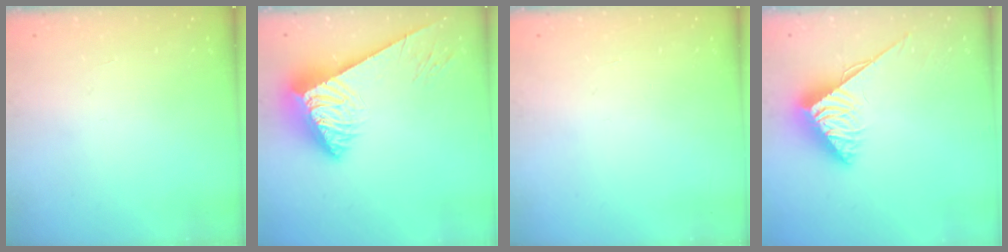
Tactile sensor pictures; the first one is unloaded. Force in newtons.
{"total": 8.1, "press": 8.0, "slide": 1.4}
{"total": 0.0}
{"total": 4.7, "press": 4.7, "slide": 0.5}